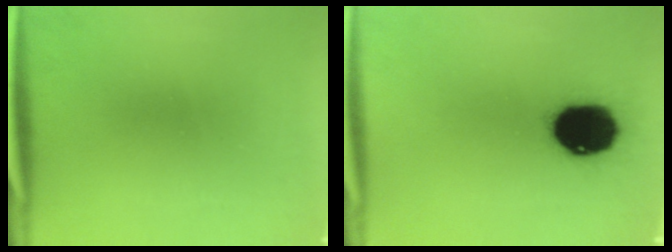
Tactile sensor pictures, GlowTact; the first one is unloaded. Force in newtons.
{"total": 17.2}